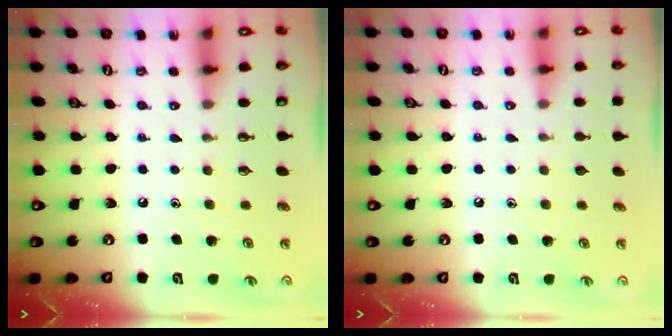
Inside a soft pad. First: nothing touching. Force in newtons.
{"total": 0.0}